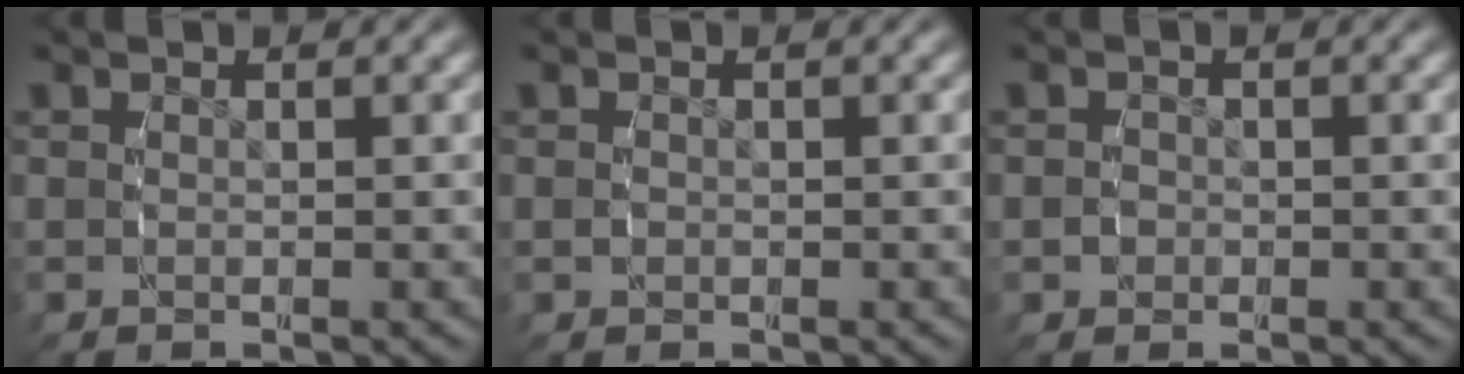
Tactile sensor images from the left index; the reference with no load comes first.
{"total": 0.7, "force": [-0.2, 0.6, 0.1], "torque": [-0.012, -0.005, -0.001]}
{"total": 1.5, "force": [-0.5, 1.4, 0.1], "torque": [-0.012, -0.008, -0.009]}